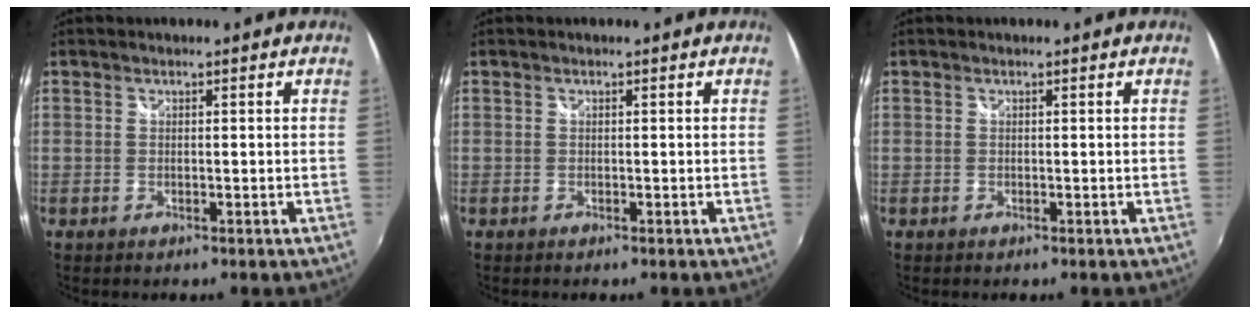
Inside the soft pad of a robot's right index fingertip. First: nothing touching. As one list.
[{"total": 0.0}, {"total": 0.0}]